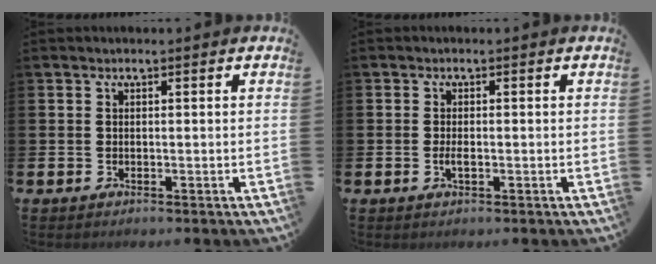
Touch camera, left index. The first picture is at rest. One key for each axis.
{"total": 1.4, "fx": -0.3, "fy": 0.5, "fz": 1.3, "tx": -0.023, "ty": 0.000, "tz": -0.006}